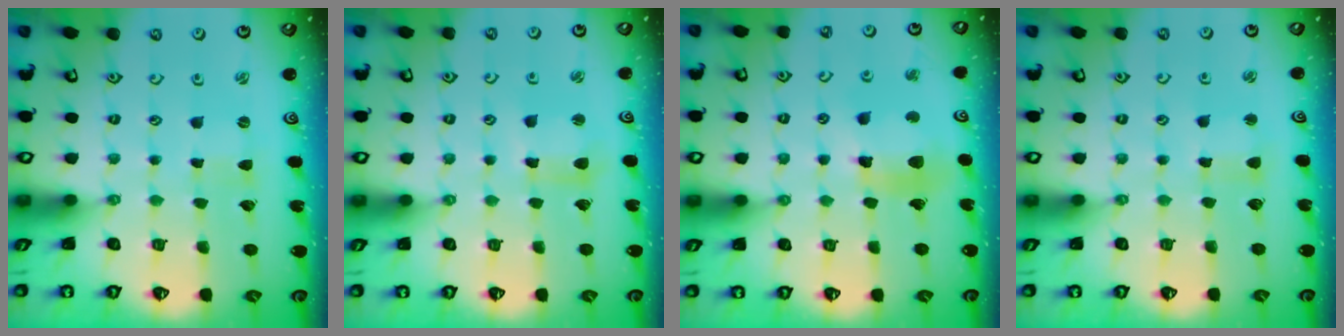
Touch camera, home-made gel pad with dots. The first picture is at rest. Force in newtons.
{"total": 4.7, "press": 4.7, "slide": 0.6}
{"total": 12.0, "press": 11.9, "slide": 1.5}
{"total": 2.5, "press": 2.5, "slide": 0.3}